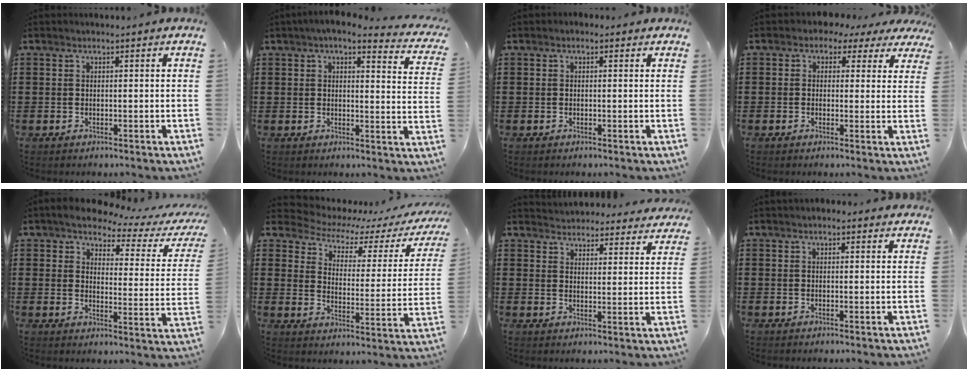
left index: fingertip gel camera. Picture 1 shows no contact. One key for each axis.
{"total": 3.9, "fx": 3.3, "fy": 0.2, "fz": 2.2, "tx": -0.056, "ty": -0.014, "tz": 0.056}
{"total": 0.5, "fx": -0.1, "fy": 0.4, "fz": 0.3, "tx": -0.007, "ty": 0.002, "tz": -0.003}
{"total": 2.2, "fx": 0.9, "fy": 1.9, "fz": 0.7, "tx": -0.026, "ty": 0.001, "tz": 0.011}
{"total": 4.7, "fx": 4.1, "fy": 1.2, "fz": 2.0, "tx": -0.058, "ty": -0.021, "tz": 0.066}
{"total": 3.8, "fx": 3.1, "fy": 1.4, "fz": 1.5, "tx": -0.046, "ty": -0.026, "tz": 0.044}
{"total": 3.8, "fx": 3.7, "fy": 0.1, "fz": -0.4, "tx": -0.010, "ty": -0.020, "tz": 0.066}
{"total": 1.1, "fx": 0.9, "fy": 0.6, "fz": 0.4, "tx": -0.010, "ty": 0.006, "tz": 0.016}